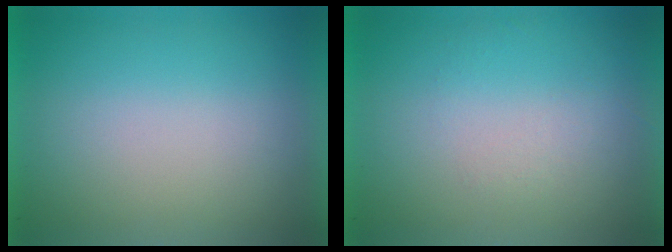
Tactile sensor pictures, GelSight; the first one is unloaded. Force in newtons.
{"total": 1.2}